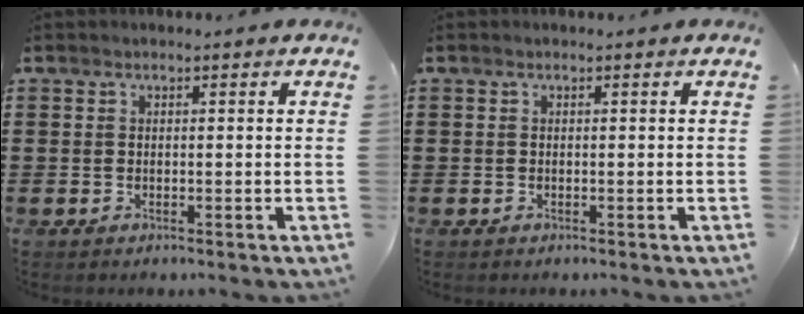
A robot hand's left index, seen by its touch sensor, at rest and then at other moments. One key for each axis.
{"total": 0.0}